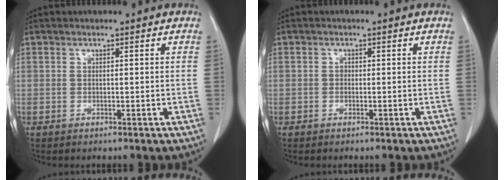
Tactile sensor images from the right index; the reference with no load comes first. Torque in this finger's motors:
{"motor_torque": [0.06, -0.06, 0.00, 0.00]}